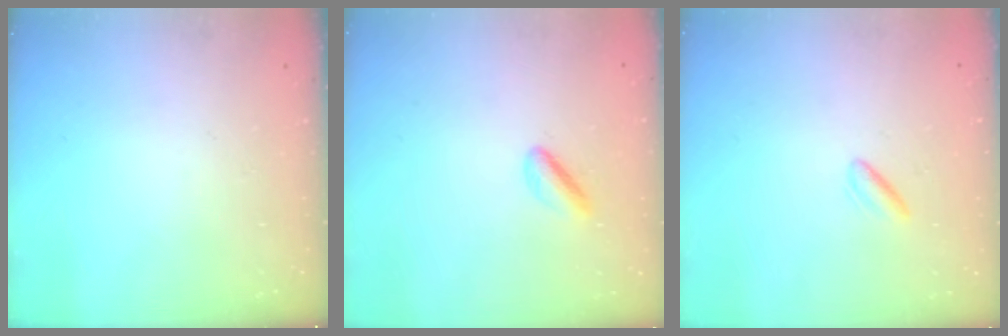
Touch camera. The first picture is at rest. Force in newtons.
{"total": 2.7, "press": 2.7, "slide": 0.6}
{"total": 1.5, "press": 1.2, "slide": 0.9}